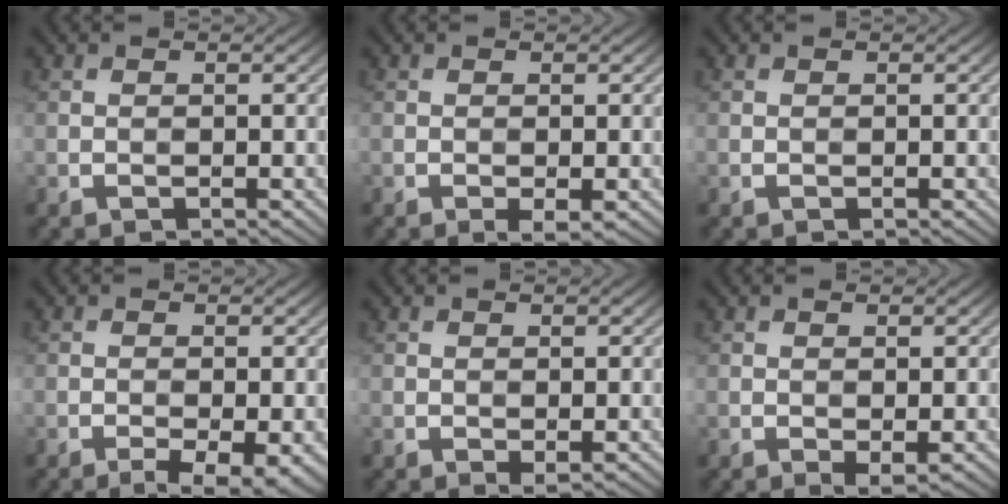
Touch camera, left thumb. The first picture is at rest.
{"total": 1.4, "force": [-0.6, 0.3, 1.2], "torque": [-0.024, -0.005, -0.010]}
{"total": 0.0}
{"total": 4.3, "force": [-2.2, 1.0, 3.5], "torque": [-0.057, -0.003, -0.030]}
{"total": 0.7, "force": [-0.1, 0.3, 0.7], "torque": [-0.010, -0.004, -0.003]}
{"total": 1.1, "force": [-0.2, 0.5, 1.0], "torque": [-0.018, -0.005, -0.004]}